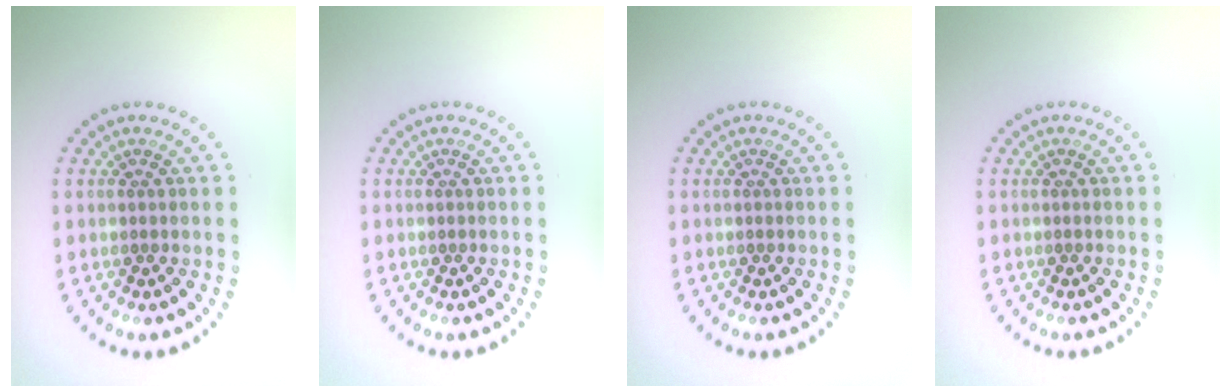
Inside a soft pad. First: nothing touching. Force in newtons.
{"total": 0.0}
{"total": 0.0}
{"total": 0.0}